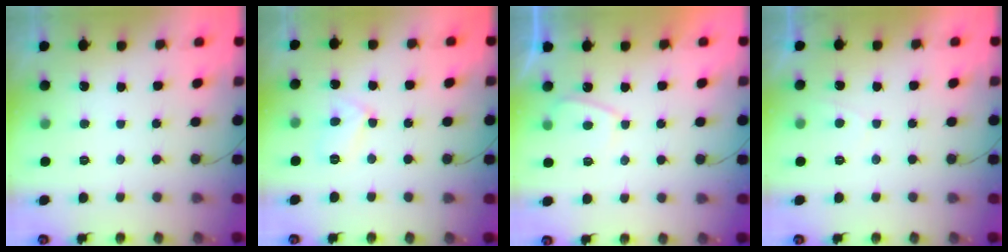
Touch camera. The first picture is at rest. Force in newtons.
{"total": 5.1, "press": 5.1, "slide": 0.4}
{"total": 2.5, "press": 2.4, "slide": 0.7}
{"total": 1.9, "press": 1.8, "slide": 0.6}